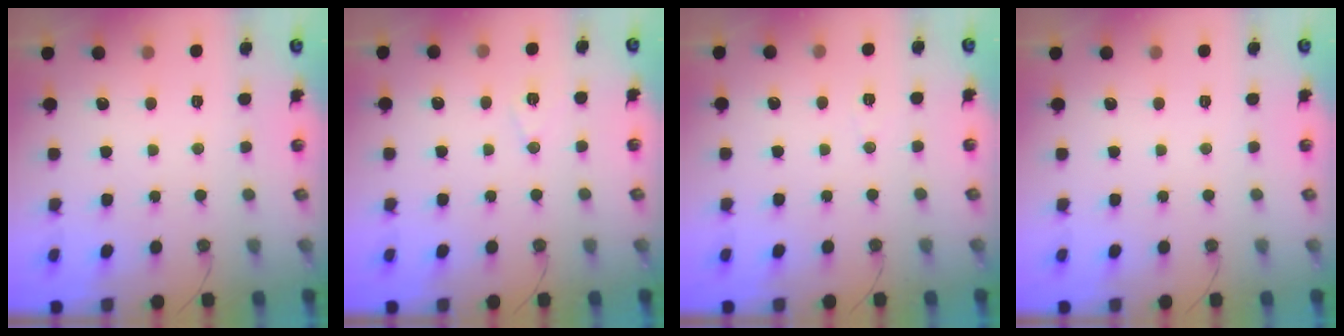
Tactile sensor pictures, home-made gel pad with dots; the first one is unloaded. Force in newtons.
{"total": 7.0, "press": 5.4, "slide": 4.5}
{"total": 3.6, "press": 2.7, "slide": 2.4}
{"total": 0.0}